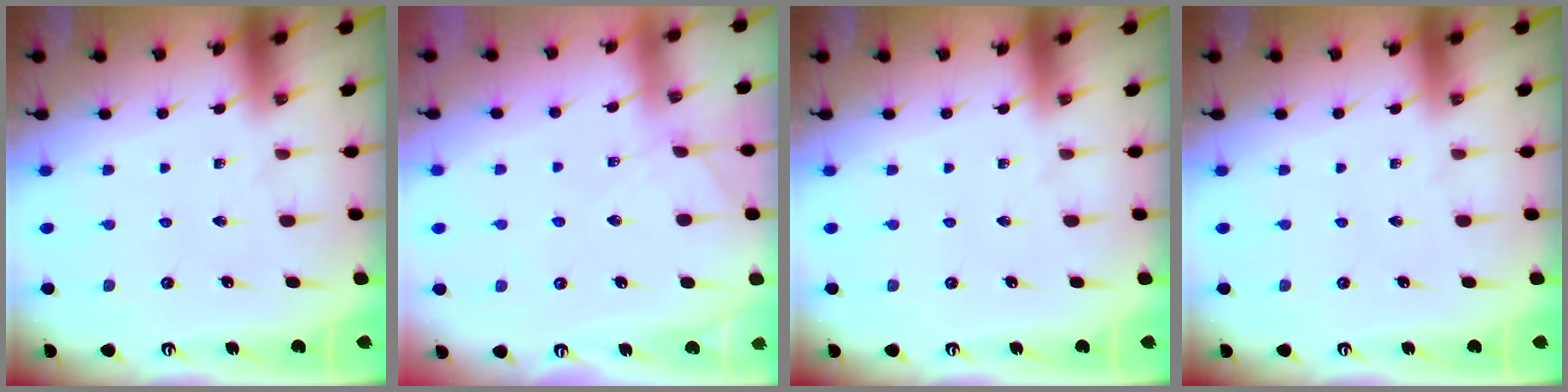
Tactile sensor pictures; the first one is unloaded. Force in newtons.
{"total": 3.6, "press": 3.6, "slide": 0.4}
{"total": 0.0}
{"total": 0.0}